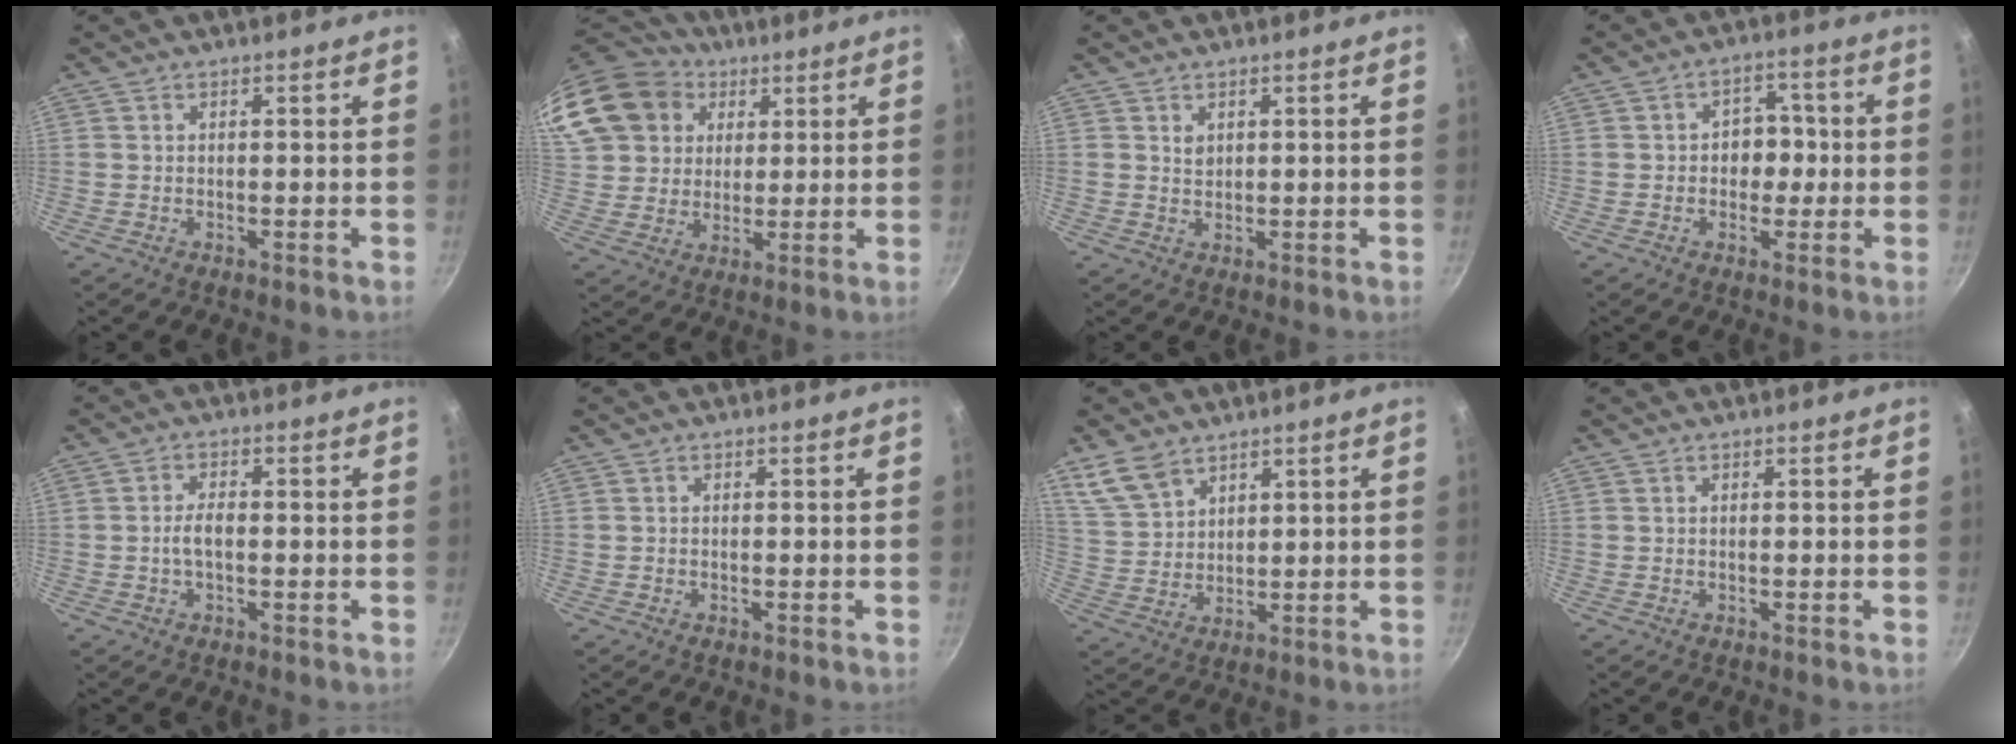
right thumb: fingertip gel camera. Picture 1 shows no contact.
{"total": 22.4, "force": [9.5, 17.8, 9.7], "torque": [-0.218, 0.029, 0.183]}
{"total": 1.5, "force": [0.7, 1.1, 0.7], "torque": [-0.007, -0.002, 0.013]}
{"total": 5.8, "force": [-0.3, 4.7, 3.3], "torque": [0.005, 0.012, -0.008]}
{"total": 3.3, "force": [-0.5, 1.6, 2.8], "torque": [-0.052, 0.014, -0.011]}
{"total": 0.0}
{"total": 7.5, "force": [5.3, 4.5, 3.0], "torque": [-0.045, -0.013, 0.116]}
{"total": 0.0}